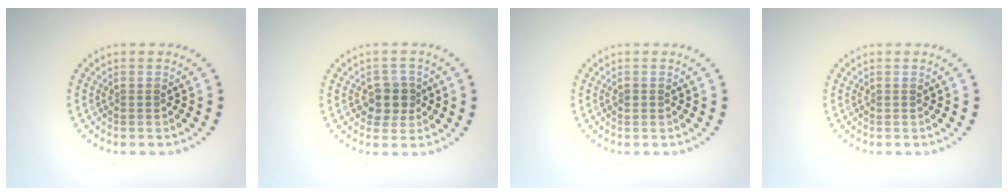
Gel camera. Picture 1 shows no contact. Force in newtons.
{"total": 2.4, "press": 2.3, "slide": 0.9}
{"total": 0.6, "press": 0.6, "slide": 0.1}
{"total": 0.0}